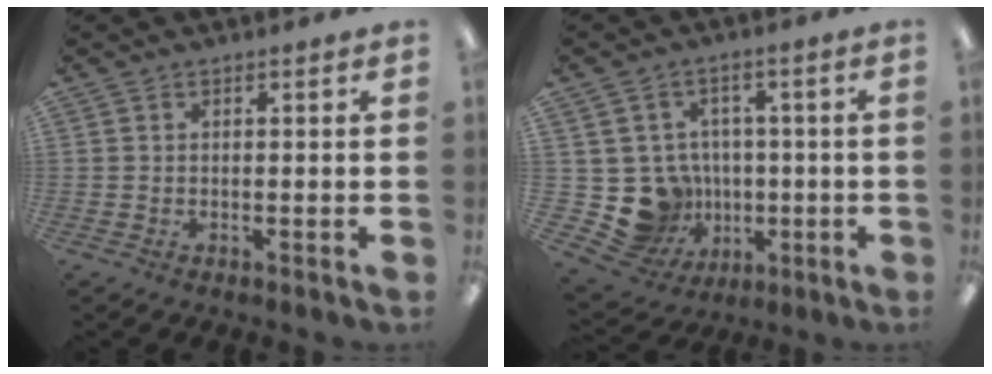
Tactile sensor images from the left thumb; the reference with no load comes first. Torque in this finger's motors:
{"motor_torque": [-0.39, 0.55, 0.17, -0.14, 0.00]}